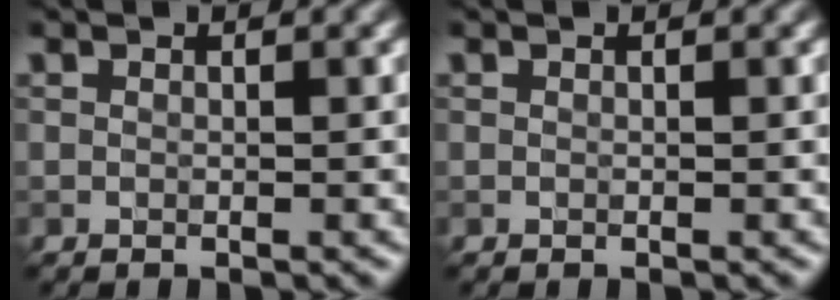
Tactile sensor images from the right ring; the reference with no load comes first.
{"total": 0.0}